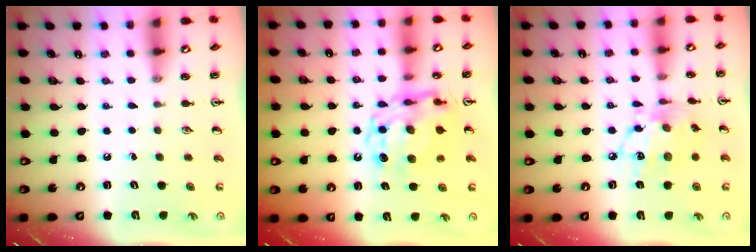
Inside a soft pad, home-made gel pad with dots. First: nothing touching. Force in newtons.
{"total": 13.3, "press": 13.3, "slide": 1.0}
{"total": 13.9, "press": 13.8, "slide": 1.0}